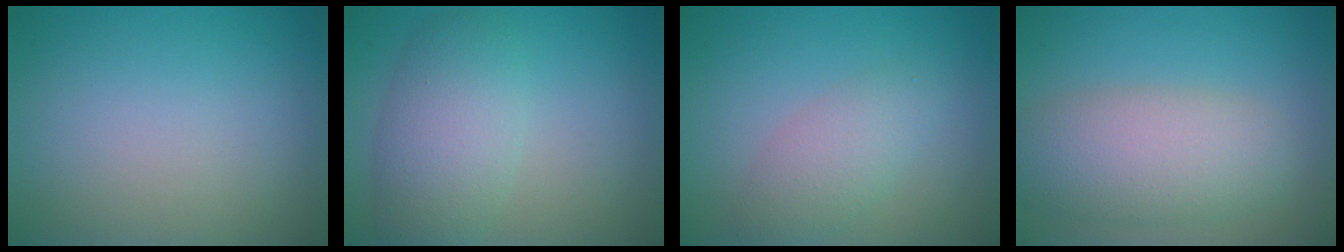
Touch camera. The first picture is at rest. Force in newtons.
{"total": 5.1, "press": 5.1, "slide": 0.2}
{"total": 2.9, "press": 2.9, "slide": 0.2}
{"total": 5.9, "press": 5.9, "slide": 0.6}